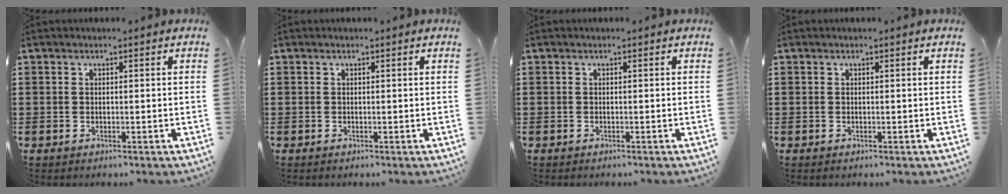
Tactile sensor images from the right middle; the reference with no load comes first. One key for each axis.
{"total": 0.0}
{"total": 0.0}
{"total": 0.0}